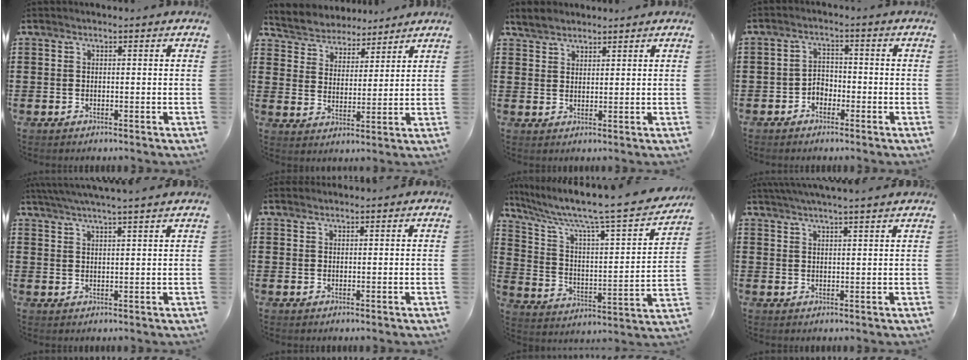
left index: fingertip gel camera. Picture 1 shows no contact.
{"total": 4.2, "force": [4.1, 1.0, -0.6], "torque": [-0.014, -0.024, 0.069]}
{"total": 2.5, "force": [2.3, 0.8, 0.1], "torque": [-0.011, 0.004, 0.046]}
{"total": 2.5, "force": [-1.8, 1.5, 0.8], "torque": [-0.021, 0.006, -0.041]}
{"total": 3.7, "force": [3.4, -0.7, 1.4], "torque": [-0.037, -0.011, 0.059]}
{"total": 0.9, "force": [0.9, 0.2, 0.1], "torque": [-0.004, 0.001, 0.017]}
{"total": 8.7, "force": [7.0, 0.6, 5.2], "torque": [-0.133, -0.054, 0.107]}
{"total": 2.8, "force": [2.6, -0.7, 0.8], "torque": [-0.023, -0.007, 0.046]}